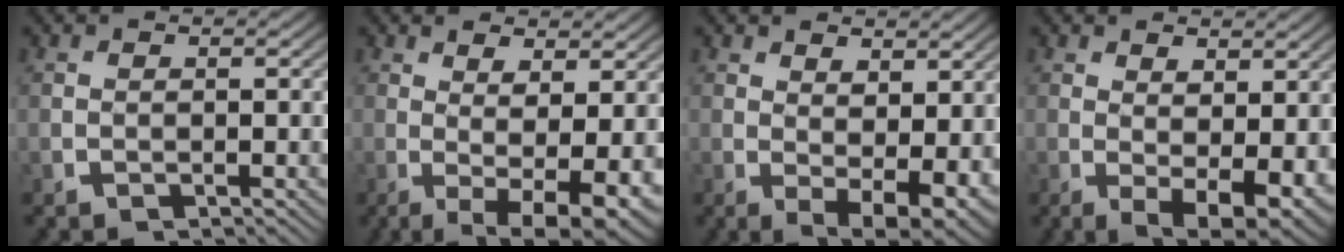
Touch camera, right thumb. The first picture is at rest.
{"total": 7.3, "force": [-1.1, 3.2, 6.4], "torque": [-0.107, -0.037, 0.003]}
{"total": 5.4, "force": [-0.2, 3.1, 4.4], "torque": [-0.079, -0.040, 0.017]}
{"total": 6.0, "force": [-0.8, 3.3, 4.9], "torque": [-0.089, -0.041, 0.009]}